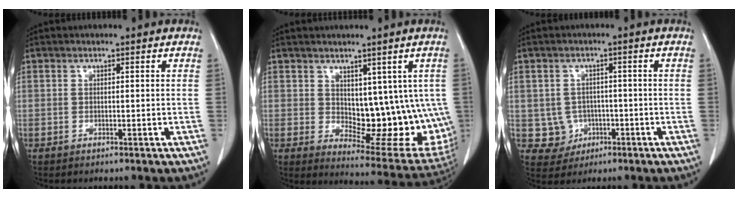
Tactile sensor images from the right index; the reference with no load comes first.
{"total": 14.3, "force": [0.8, 7.5, 12.1], "torque": [-0.138, -0.008, 0.033]}
{"total": 4.9, "force": [-0.7, 4.8, 0.5], "torque": [0.000, 0.009, -0.003]}